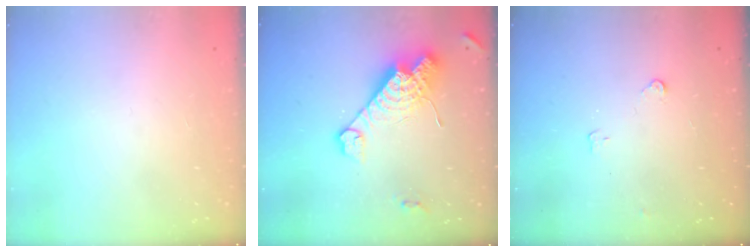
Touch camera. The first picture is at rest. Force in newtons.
{"total": 23.1, "press": 23.0, "slide": 2.1}
{"total": 3.3, "press": 3.3, "slide": 0.4}